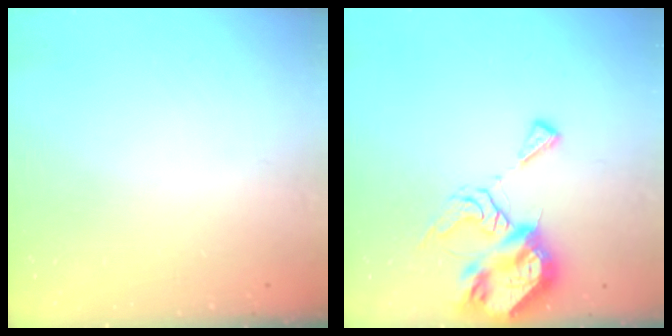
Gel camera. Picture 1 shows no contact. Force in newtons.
{"total": 12.2, "press": 12.1, "slide": 1.6}